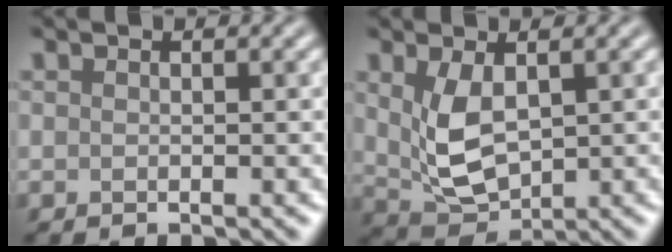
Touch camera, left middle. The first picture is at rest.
{"total": 4.7, "force": [0.9, 2.7, 3.7], "torque": [-0.088, -0.008, 0.028]}